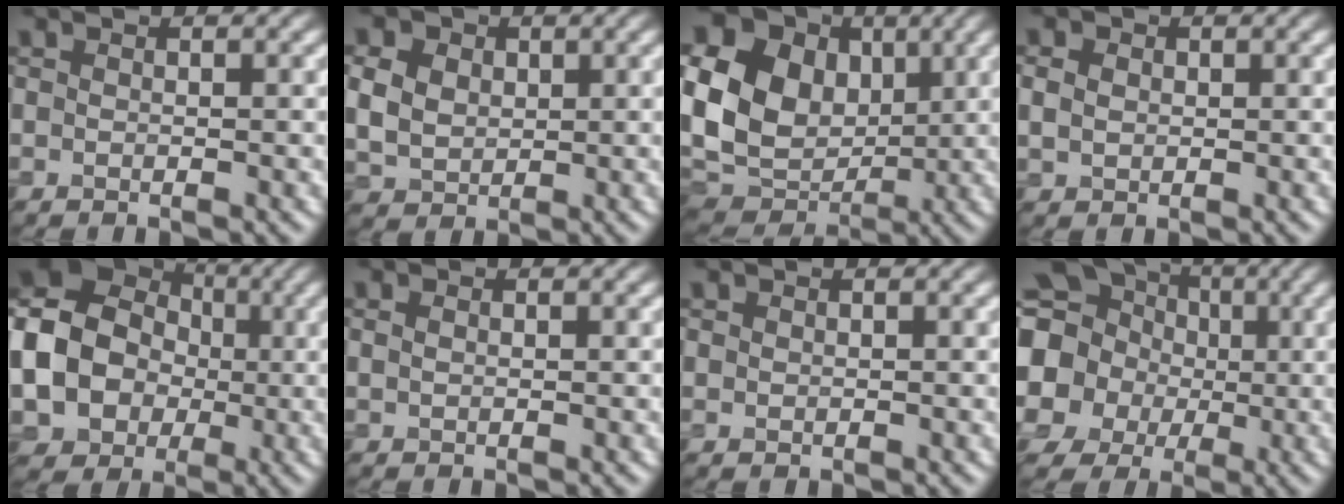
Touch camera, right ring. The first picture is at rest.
{"total": 7.4, "force": [2.3, 5.8, 4.0], "torque": [-0.101, 0.026, 0.026]}
{"total": 17.1, "force": [2.4, 13.8, 9.7], "torque": [-0.234, 0.013, 0.037]}
{"total": 2.3, "force": [0.5, 1.8, 1.2], "torque": [-0.032, 0.008, 0.004]}
{"total": 15.7, "force": [-0.9, 13.9, 7.3], "torque": [-0.190, 0.004, -0.054]}
{"total": 0.7, "force": [0.2, 0.4, 0.5], "torque": [-0.013, -0.001, 0.003]}
{"total": 0.5, "force": [0.3, 0.4, 0.1], "torque": [-0.004, -0.002, 0.006]}
{"total": 17.6, "force": [1.8, 16.4, 6.3], "torque": [-0.184, 0.022, -0.023]}